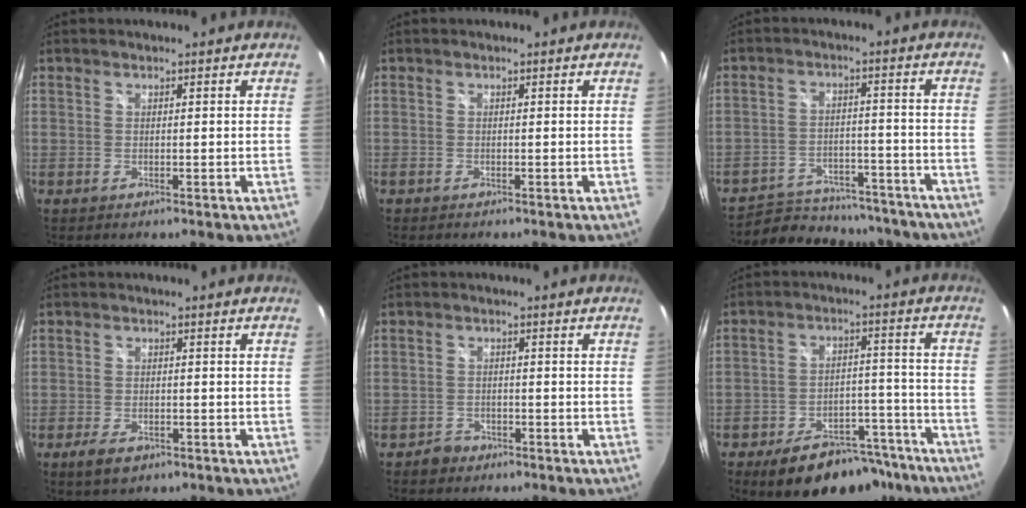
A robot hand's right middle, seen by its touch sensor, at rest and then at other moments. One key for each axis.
{"total": 0.6, "fx": -0.5, "fy": 0.2, "fz": 0.1, "tx": -0.003, "ty": -0.003, "tz": -0.012}
{"total": 19.0, "fx": -16.6, "fy": 6.9, "fz": 6.1, "tx": -0.128, "ty": 0.017, "tz": -0.212}
{"total": 4.2, "fx": -2.5, "fy": 2.1, "fz": 2.6, "tx": -0.062, "ty": -0.011, "tz": -0.043}
{"total": 2.5, "fx": -1.8, "fy": 1.7, "fz": 0.3, "tx": -0.009, "ty": 0.003, "tz": -0.029}
{"total": 15.7, "fx": -12.1, "fy": 7.4, "fz": 6.9, "tx": -0.123, "ty": 0.025, "tz": -0.154}